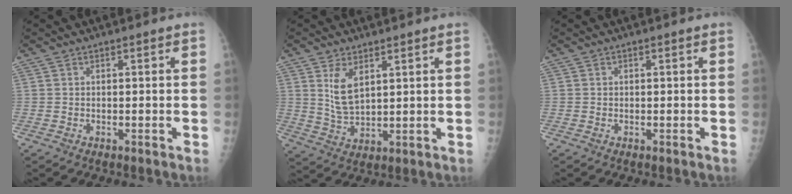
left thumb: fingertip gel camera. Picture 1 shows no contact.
{"total": 6.3, "force": [2.9, 3.2, 4.7], "torque": [-0.081, -0.020, 0.066]}
{"total": 0.0}